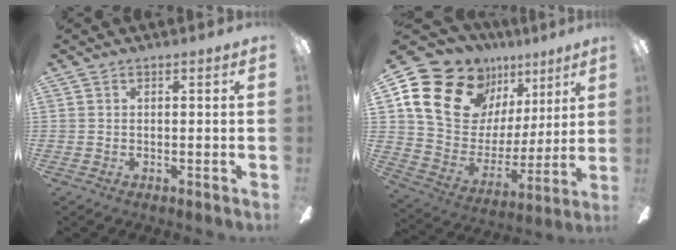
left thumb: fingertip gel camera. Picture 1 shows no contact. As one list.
[{"total": 22.6, "force": [13.2, 15.0, 10.5], "torque": [-0.189, -0.071, 0.257]}]